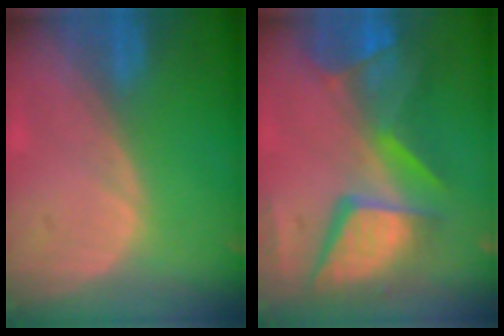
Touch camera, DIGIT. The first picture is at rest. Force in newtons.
{"total": 12.8, "press": 10.4, "slide": 7.4}